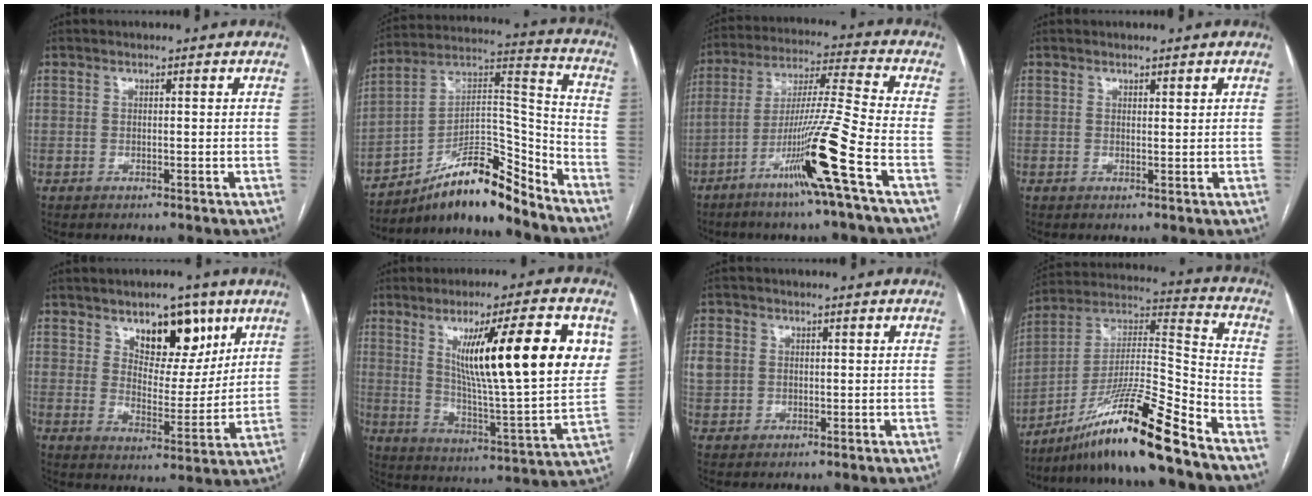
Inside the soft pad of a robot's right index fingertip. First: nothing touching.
{"total": 14.9, "force": [-12.5, 2.6, 7.7], "torque": [-0.124, 0.045, -0.213]}
{"total": 14.4, "force": [-7.1, -2.3, 12.3], "torque": [-0.236, -0.018, -0.135]}
{"total": 0.7, "force": [0.6, 0.2, 0.3], "torque": [-0.005, -0.003, 0.008]}
{"total": 10.6, "force": [6.1, 5.3, 6.8], "torque": [-0.096, 0.000, 0.104]}
{"total": 22.4, "force": [7.4, 2.0, 21.1], "torque": [-0.314, -0.003, 0.111]}
{"total": 4.5, "force": [0.5, 4.1, 1.8], "torque": [-0.052, 0.014, 0.017]}
{"total": 17.5, "force": [-12.9, -0.9, 11.8], "torque": [-0.218, 0.005, -0.228]}